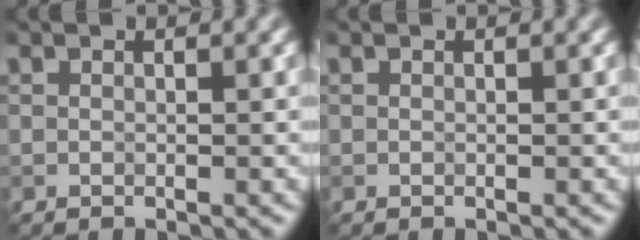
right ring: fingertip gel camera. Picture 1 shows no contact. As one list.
[{"total": 0.0}]